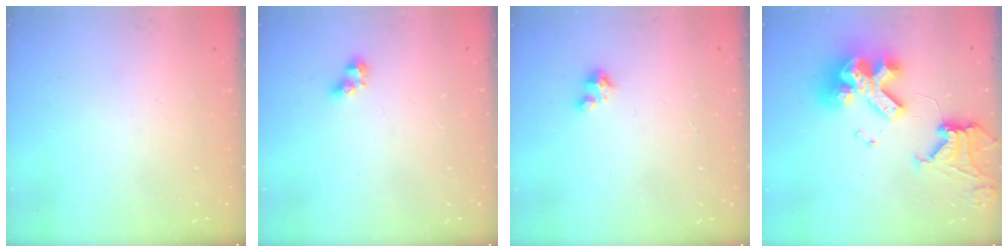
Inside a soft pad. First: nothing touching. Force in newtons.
{"total": 3.4, "press": 3.2, "slide": 1.2}
{"total": 1.6, "press": 1.6, "slide": 0.1}
{"total": 21.2, "press": 21.1, "slide": 2.3}